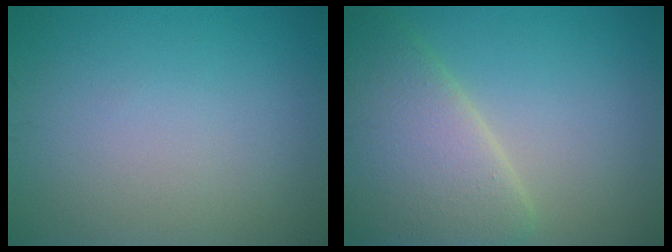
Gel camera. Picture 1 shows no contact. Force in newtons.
{"total": 7.6, "press": 7.6, "slide": 0.4}